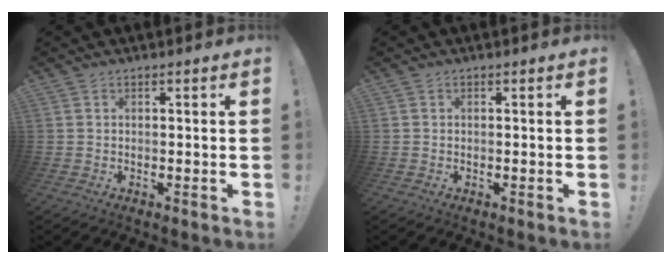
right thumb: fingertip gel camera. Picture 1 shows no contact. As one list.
[{"total": 0.0}]